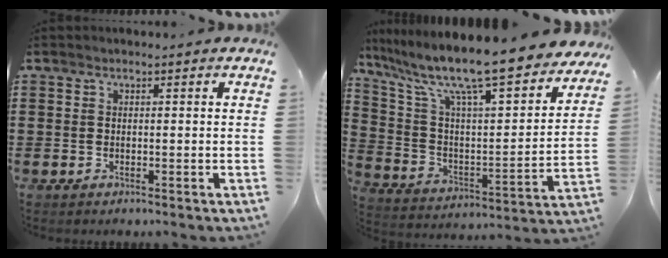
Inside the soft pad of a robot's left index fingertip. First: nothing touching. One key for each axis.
{"total": 11.9, "fx": 10.0, "fy": 0.3, "fz": 6.5, "tx": -0.159, "ty": -0.079, "tz": 0.161}